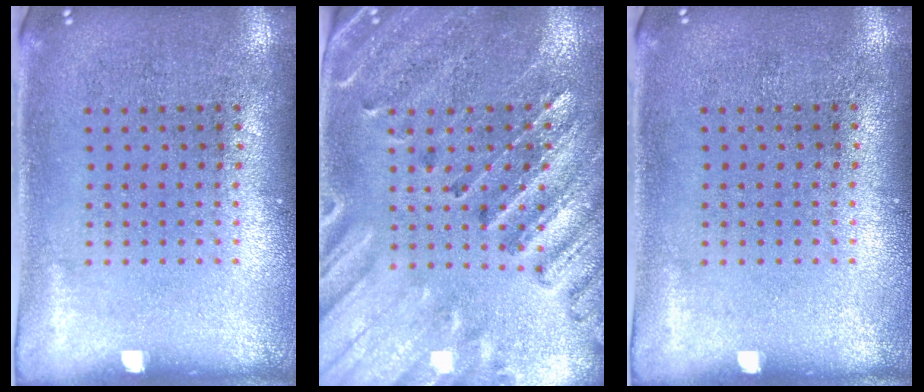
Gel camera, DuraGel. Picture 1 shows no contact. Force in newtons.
{"total": 2.9, "press": 2.6, "slide": 1.1}
{"total": 0.0}